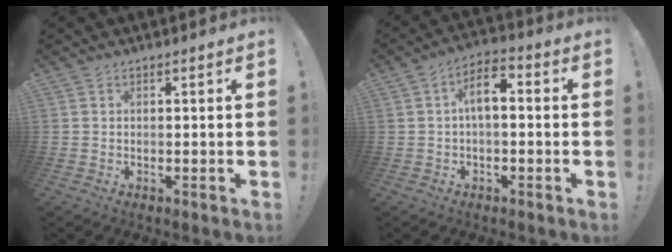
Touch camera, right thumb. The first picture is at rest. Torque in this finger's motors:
{"motor_torque": [-0.04, 0.32, 0.40, 0.30, 0.23]}